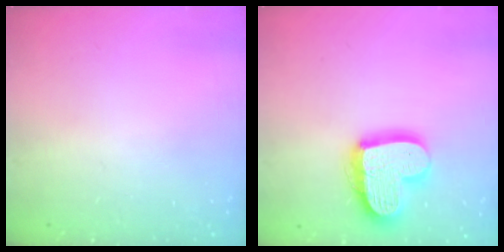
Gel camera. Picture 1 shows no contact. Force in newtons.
{"total": 17.4, "press": 17.3, "slide": 1.6}